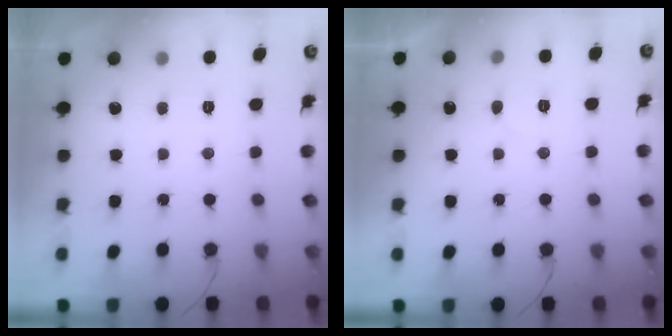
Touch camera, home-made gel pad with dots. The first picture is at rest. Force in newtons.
{"total": 4.4, "press": 4.4, "slide": 0.5}